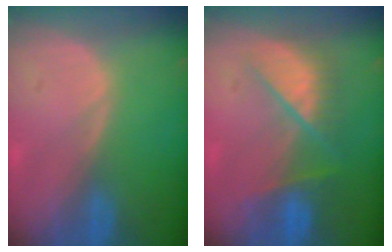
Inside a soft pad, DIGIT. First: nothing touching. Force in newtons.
{"total": 7.1, "press": 7.0, "slide": 0.6}